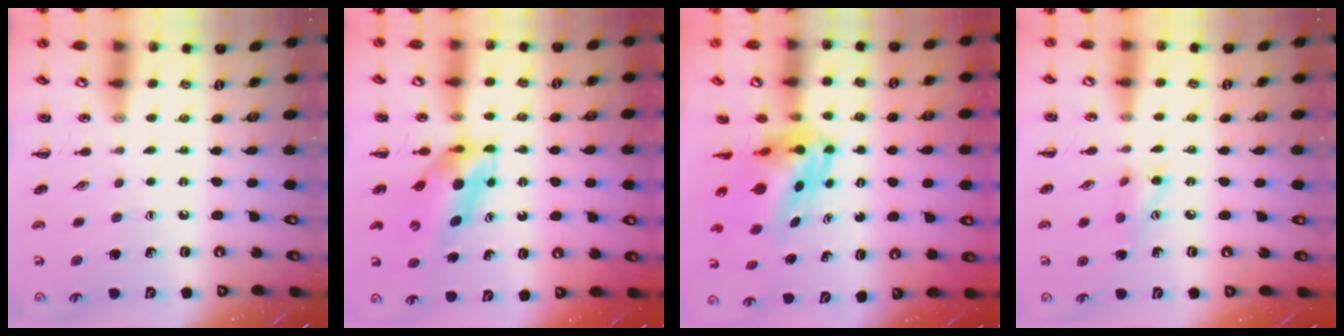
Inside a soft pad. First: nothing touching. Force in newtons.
{"total": 4.9, "press": 4.7, "slide": 1.1}
{"total": 5.4, "press": 5.1, "slide": 1.6}
{"total": 5.4, "press": 5.3, "slide": 1.2}